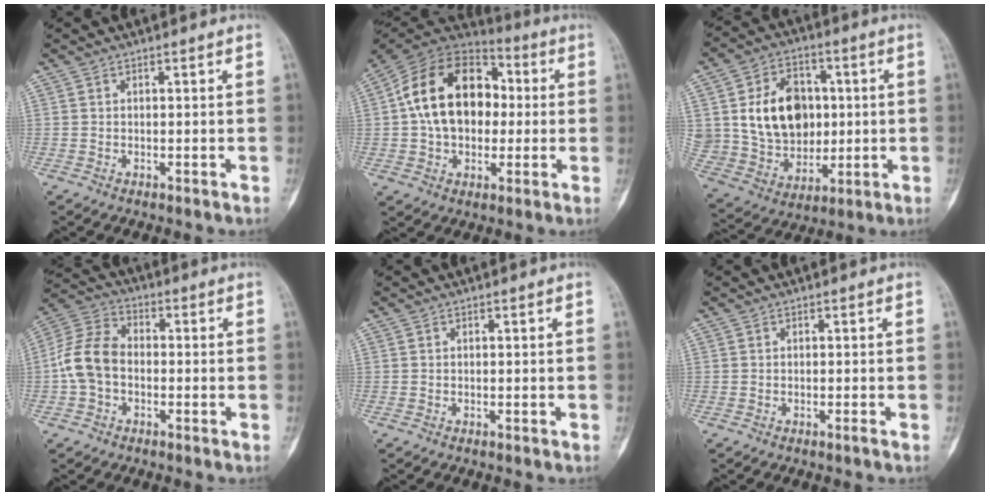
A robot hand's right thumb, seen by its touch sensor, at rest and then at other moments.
{"total": 20.2, "force": [1.1, 14.1, 14.4], "torque": [-0.219, 0.033, 0.014]}
{"total": 18.2, "force": [2.4, 14.0, 11.4], "torque": [-0.159, 0.005, 0.059]}
{"total": 9.9, "force": [-1.5, 7.3, 6.5], "torque": [-0.125, 0.033, -0.043]}
{"total": 0.0}
{"total": 0.0}